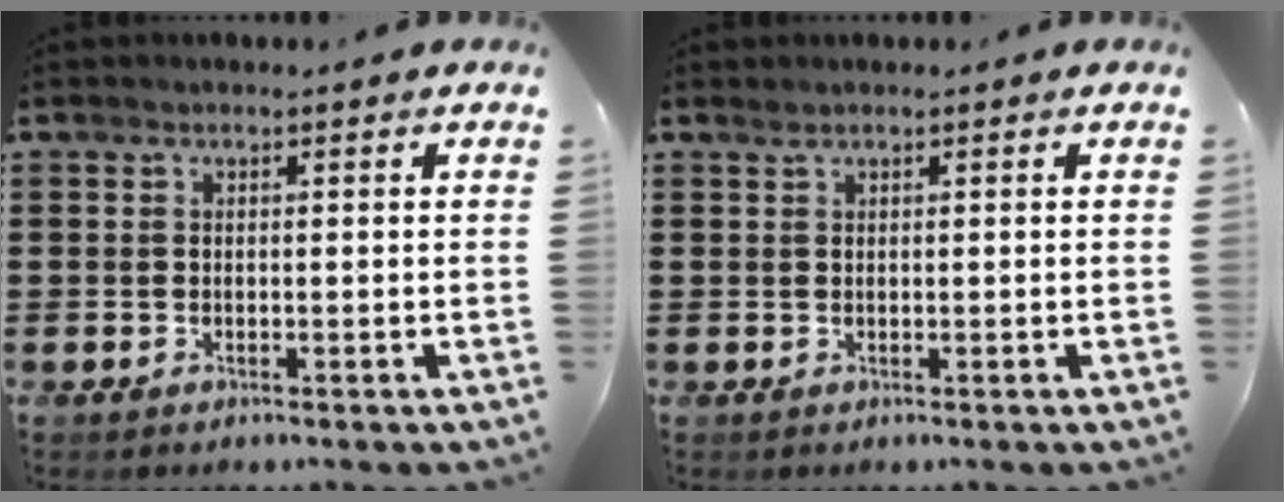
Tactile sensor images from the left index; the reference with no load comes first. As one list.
[{"total": 0.5, "force": [0.4, 0.0, 0.3], "torque": [-0.007, -0.001, 0.009]}]